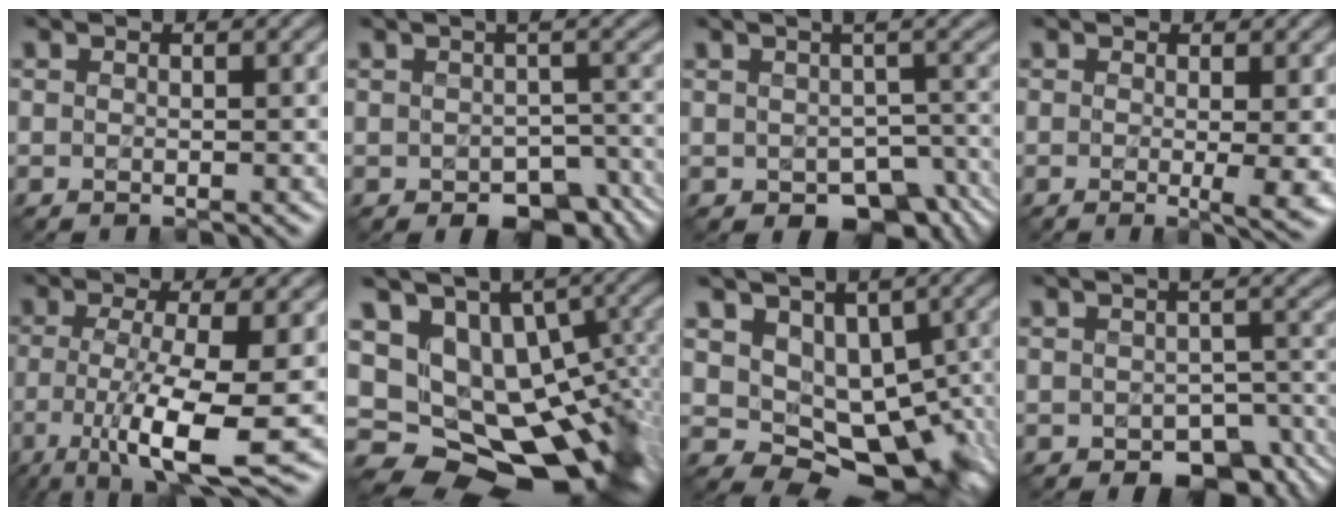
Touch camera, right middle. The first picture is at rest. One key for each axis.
{"total": 6.1, "fx": -3.2, "fy": 3.1, "fz": 4.2, "tx": -0.048, "ty": -0.019, "tz": -0.033}
{"total": 7.7, "fx": -3.4, "fy": 4.3, "fz": 5.5, "tx": -0.075, "ty": -0.029, "tz": -0.031}
{"total": 2.9, "fx": -0.2, "fy": 0.3, "fz": 2.9, "tx": -0.046, "ty": -0.010, "tz": -0.001}
{"total": 8.6, "fx": -2.3, "fy": 1.8, "fz": 8.1, "tx": -0.143, "ty": -0.011, "tz": -0.043}
{"total": 16.4, "fx": -3.5, "fy": 10.6, "fz": 12.0, "tx": -0.160, "ty": -0.005, "tz": -0.017}
{"total": 11.1, "fx": -0.6, "fy": 7.8, "fz": 7.9, "tx": -0.092, "ty": -0.014, "tz": 0.015}
{"total": 6.1, "fx": -3.1, "fy": 3.3, "fz": 4.1, "tx": -0.048, "ty": -0.021, "tz": -0.034}